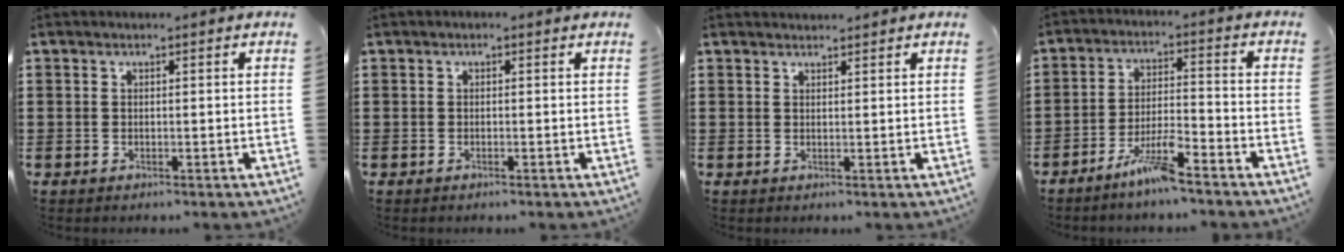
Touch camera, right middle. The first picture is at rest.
{"total": 0.0}
{"total": 1.3, "force": [1.3, 0.2, 0.0], "torque": [0.006, -0.003, 0.023]}
{"total": 6.4, "force": [-5.0, 0.5, 4.0], "torque": [-0.084, -0.005, -0.096]}